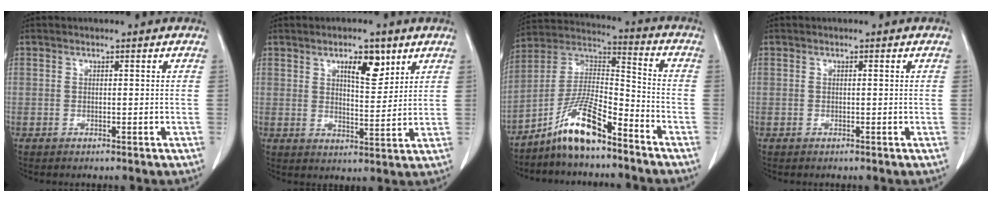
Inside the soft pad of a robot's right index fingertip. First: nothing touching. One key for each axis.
{"total": 6.4, "fx": 3.7, "fy": 2.1, "fz": 4.8, "tx": -0.077, "ty": -0.002, "tz": 0.058}
{"total": 11.2, "fx": -8.0, "fy": 1.9, "fz": 7.5, "tx": -0.157, "ty": 0.014, "tz": -0.153}
{"total": 0.0}